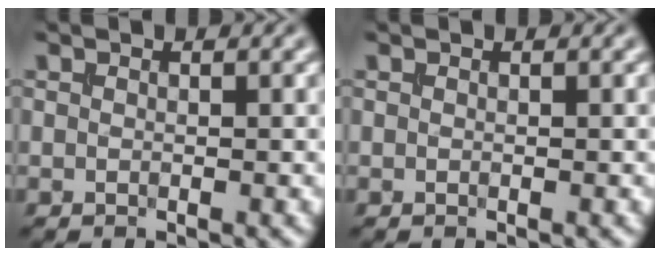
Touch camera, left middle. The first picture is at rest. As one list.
[{"total": 0.0}]